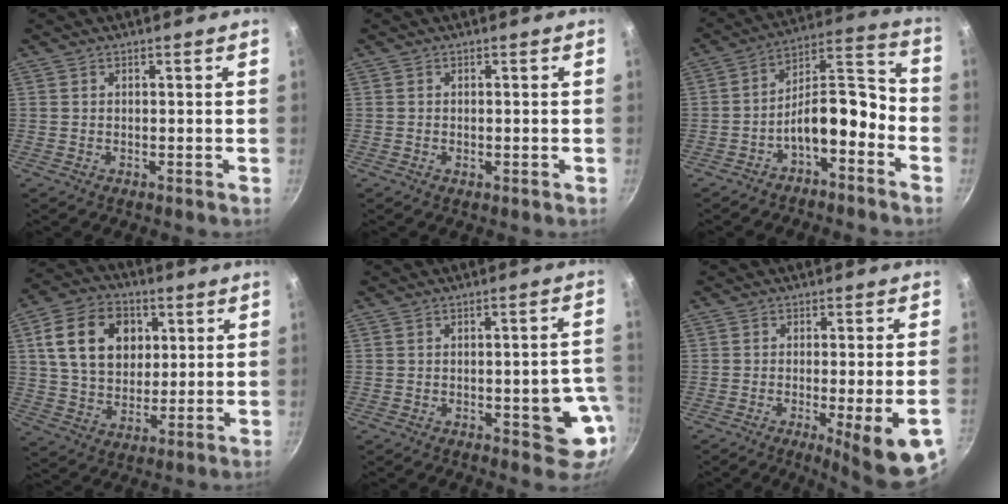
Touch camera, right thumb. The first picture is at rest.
{"total": 0.7, "force": [-0.2, 0.4, 0.6], "torque": [-0.009, 0.000, -0.003]}
{"total": 11.9, "force": [-5.4, 5.3, 9.2], "torque": [-0.126, 0.077, -0.089]}
{"total": 15.8, "force": [4.4, 11.7, 9.6], "torque": [-0.145, 0.000, 0.072]}
{"total": 9.5, "force": [-2.7, 4.0, 8.2], "torque": [-0.053, 0.019, -0.030]}
{"total": 11.8, "force": [-4.5, 1.7, 10.8], "torque": [-0.139, 0.003, -0.057]}